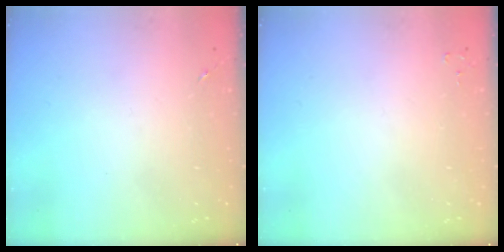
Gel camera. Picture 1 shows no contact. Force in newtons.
{"total": 2.2, "press": 2.2, "slide": 0.2}